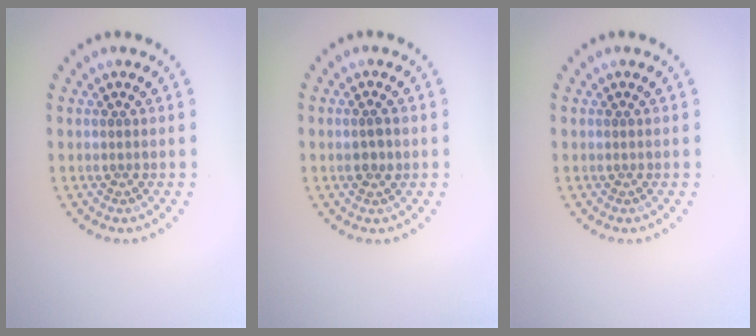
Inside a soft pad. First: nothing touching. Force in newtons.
{"total": 1.5, "press": 1.5, "slide": 0.1}
{"total": 0.0}